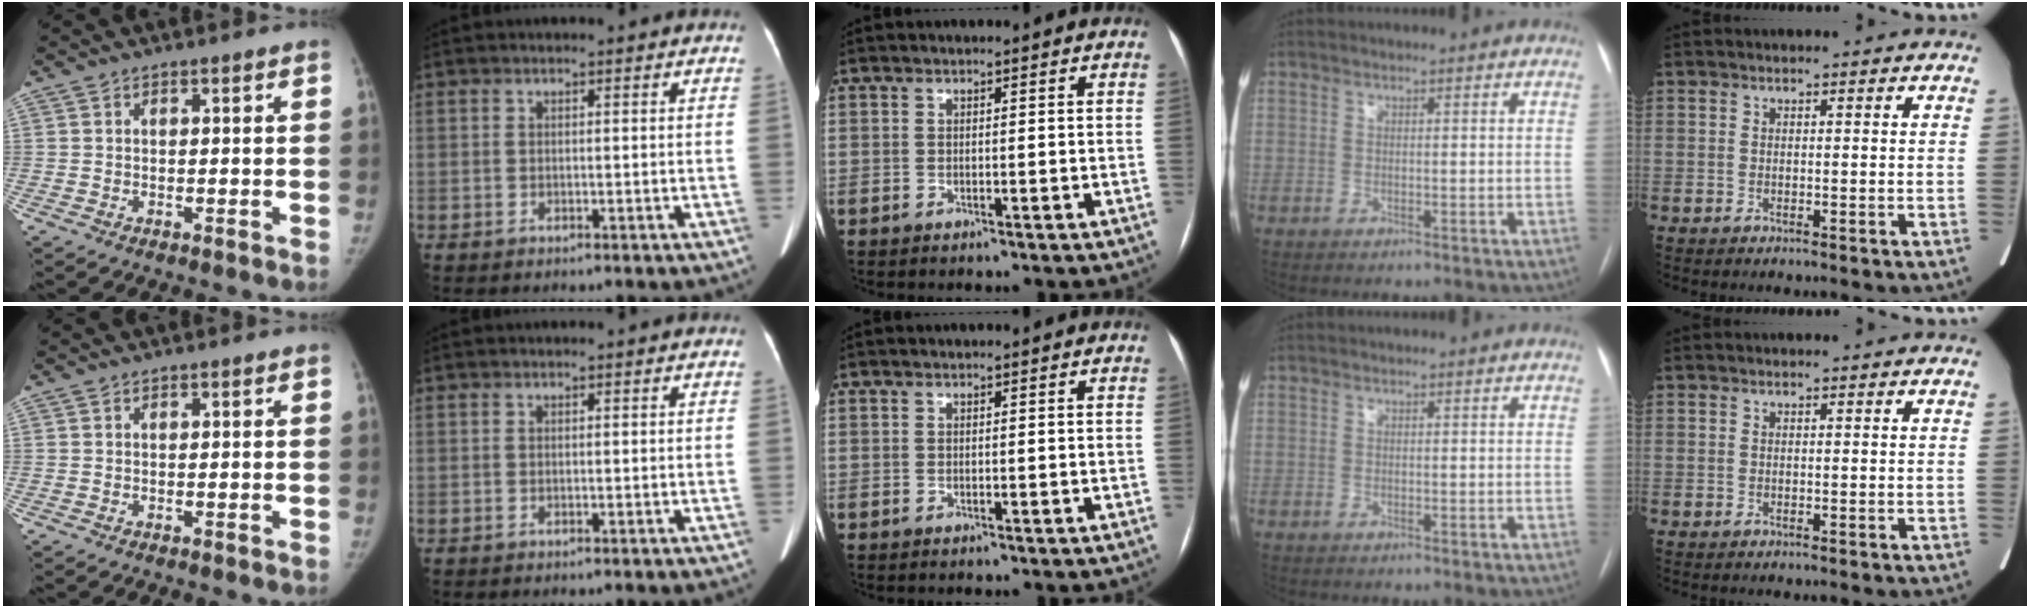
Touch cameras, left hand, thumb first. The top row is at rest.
{}